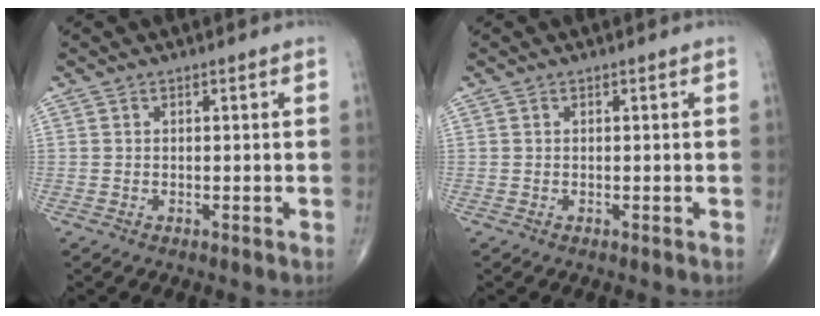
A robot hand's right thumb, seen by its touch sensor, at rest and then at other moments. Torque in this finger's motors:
{"motor_torque": [-0.26, -0.05, -0.19, -0.07, -0.04]}